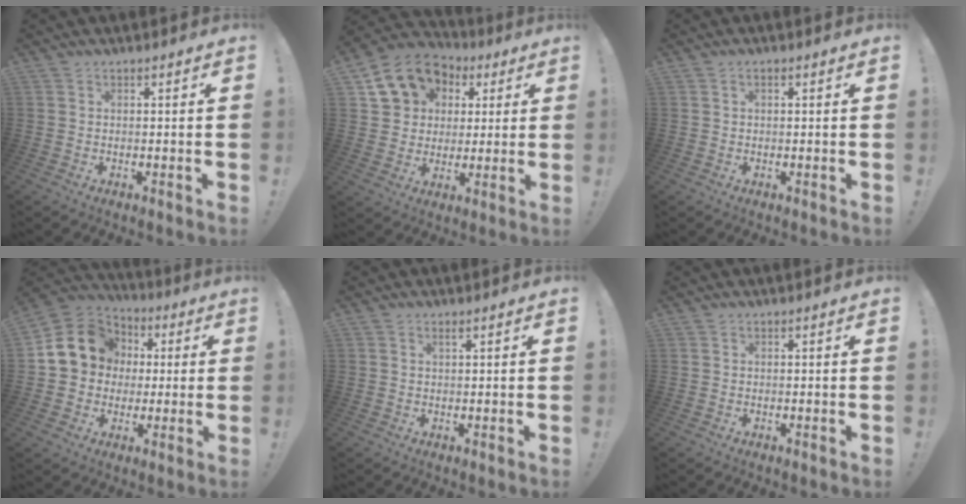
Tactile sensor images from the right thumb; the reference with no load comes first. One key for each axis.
{"total": 14.5, "fx": 6.5, "fy": 11.8, "fz": 5.5, "tx": -0.086, "ty": -0.026, "tz": 0.135}
{"total": 0.8, "fx": 0.2, "fy": 0.4, "fz": 0.7, "tx": -0.015, "ty": 0.002, "tz": 0.003}
{"total": 15.5, "fx": 3.1, "fy": 13.6, "fz": 6.7, "tx": -0.096, "ty": 0.001, "tz": 0.077}
{"total": 1.0, "fx": 0.6, "fy": 0.0, "fz": 0.8, "tx": -0.012, "ty": 0.000, "tz": 0.008}
{"total": 0.0}